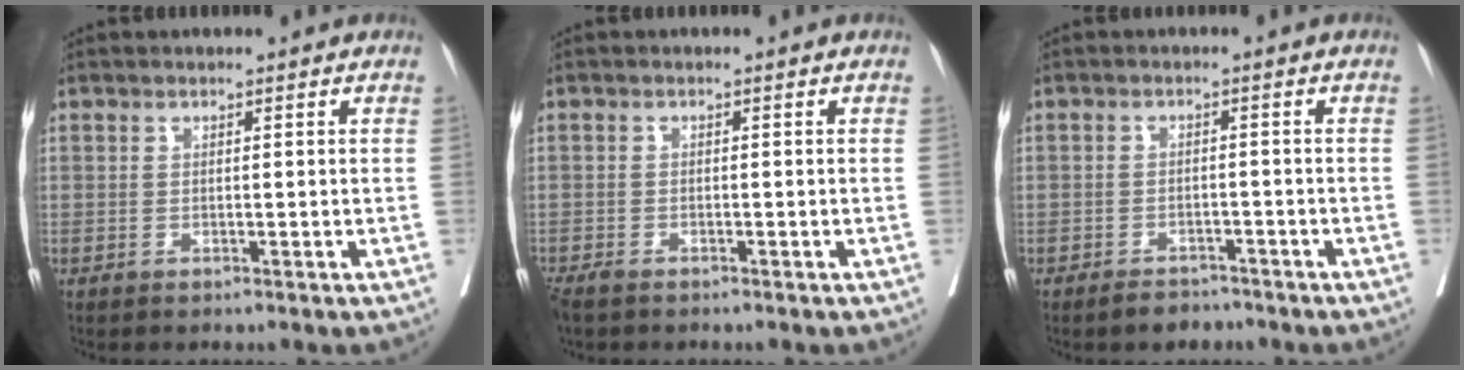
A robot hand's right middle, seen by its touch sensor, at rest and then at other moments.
{"total": 3.0, "force": [-2.4, 1.0, 1.5], "torque": [-0.028, -0.008, -0.040]}
{"total": 3.1, "force": [-2.6, 1.5, 0.8], "torque": [-0.014, 0.003, -0.037]}